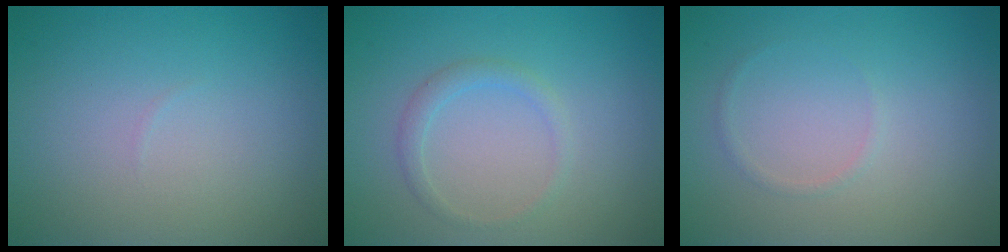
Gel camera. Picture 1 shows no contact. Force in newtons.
{"total": 1.4, "press": 1.4, "slide": 0.1}
{"total": 0.7, "press": 0.7, "slide": 0.0}